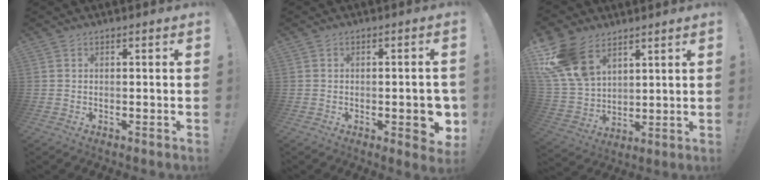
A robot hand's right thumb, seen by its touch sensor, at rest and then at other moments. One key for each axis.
{"total": 6.8, "fx": -1.7, "fy": 2.4, "fz": 6.1, "tx": -0.068, "ty": 0.003, "tz": -0.022}
{"total": 17.3, "fx": 9.9, "fy": 10.9, "fz": 9.0, "tx": -0.177, "ty": -0.051, "tz": 0.193}